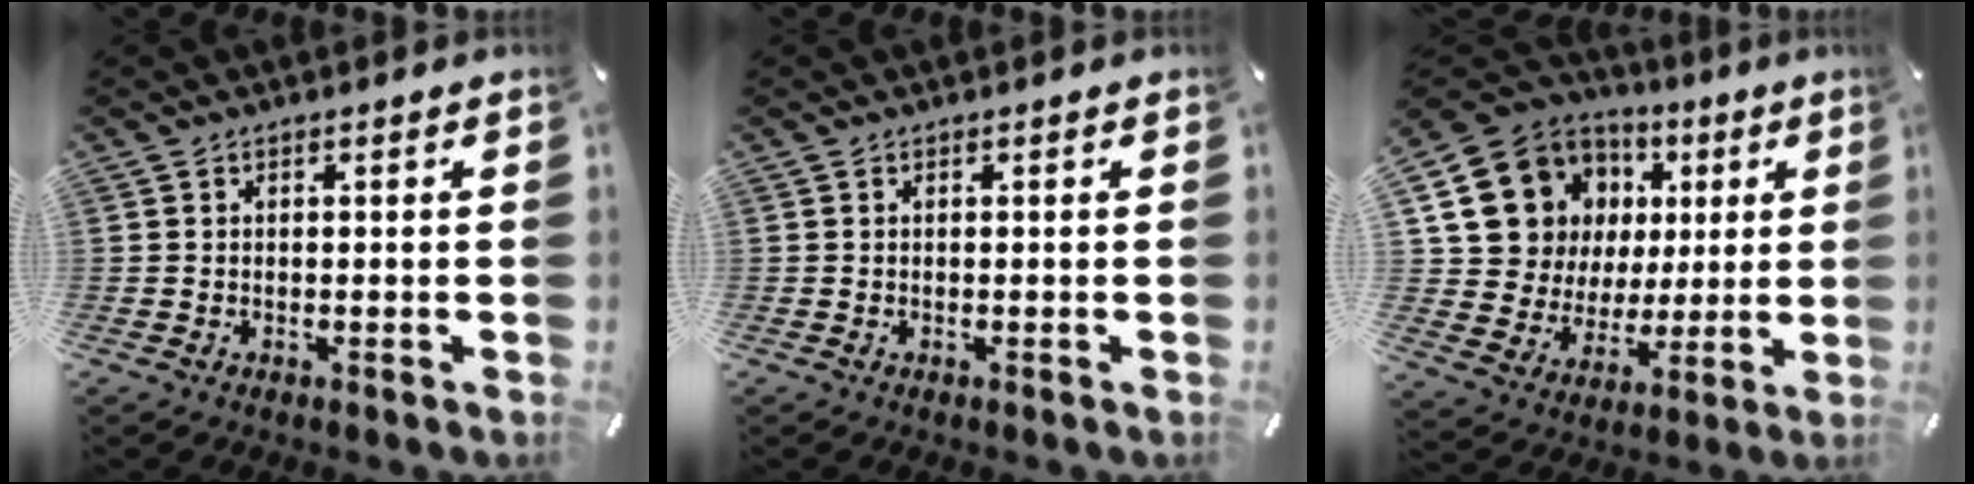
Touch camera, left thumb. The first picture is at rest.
{"total": 0.0}
{"total": 15.1, "force": [5.1, 13.5, 4.3], "torque": [-0.068, -0.033, 0.117]}